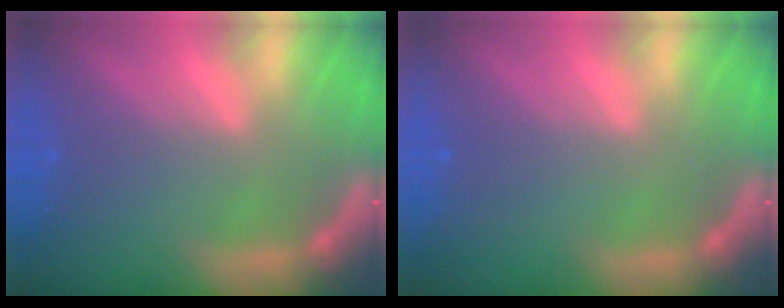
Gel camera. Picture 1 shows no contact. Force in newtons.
{"total": 0.0}